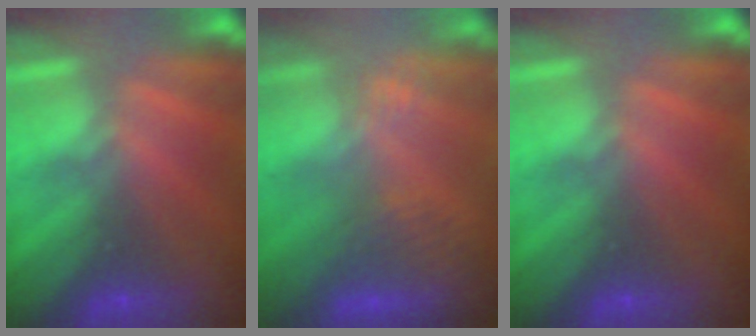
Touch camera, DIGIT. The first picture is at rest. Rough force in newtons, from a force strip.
{"total": 2.7}
{"total": 0.0}